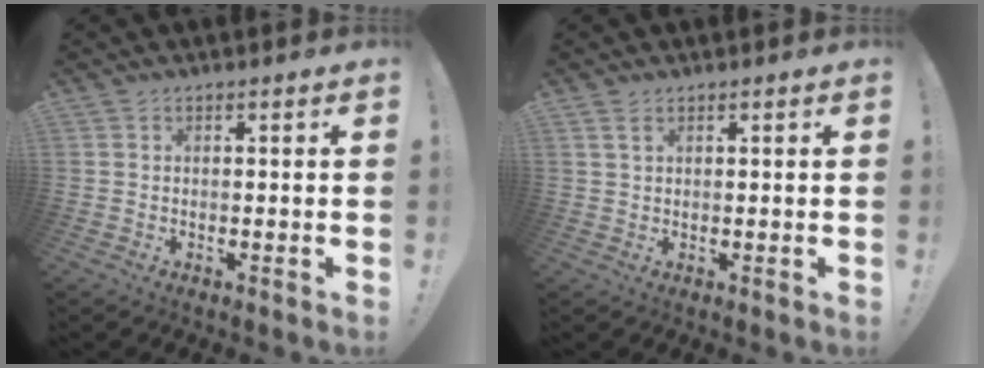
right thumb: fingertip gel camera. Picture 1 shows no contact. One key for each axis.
{"total": 2.3, "fx": 1.2, "fy": 1.0, "fz": 1.6, "tx": -0.028, "ty": -0.001, "tz": 0.022}